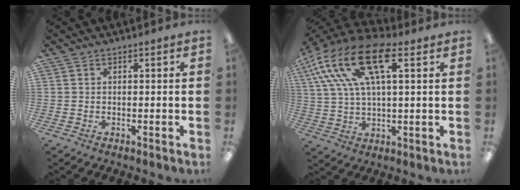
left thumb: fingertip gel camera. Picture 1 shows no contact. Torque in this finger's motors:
{"motor_torque": [0.36, 0.48, 1.92, -0.85, 0.63]}